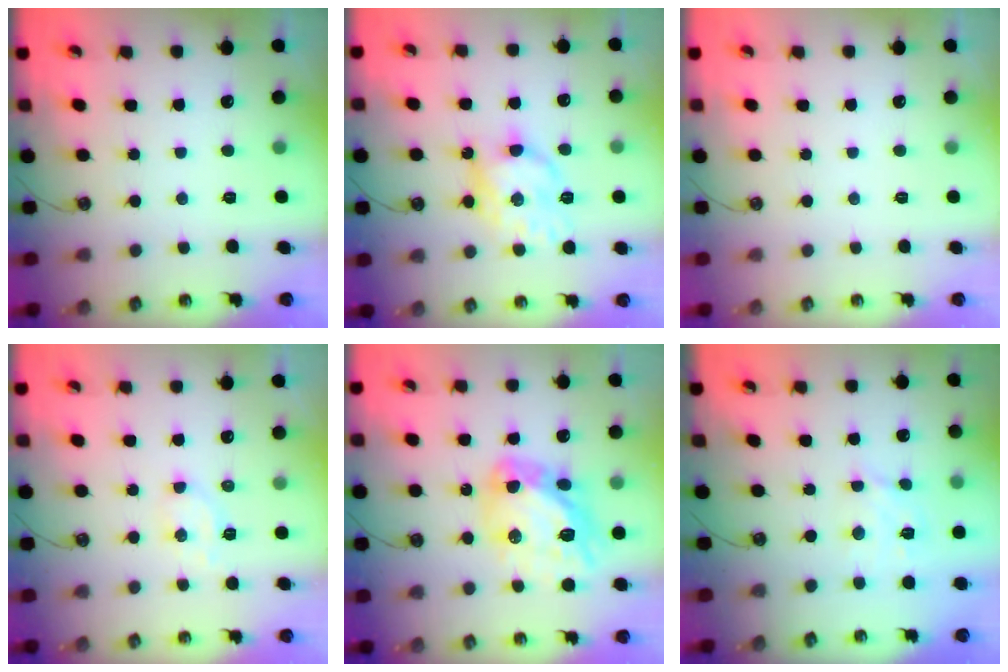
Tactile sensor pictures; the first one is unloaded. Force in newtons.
{"total": 13.0, "press": 13.0, "slide": 0.7}
{"total": 0.0}
{"total": 5.4, "press": 5.4, "slide": 0.8}
{"total": 18.0, "press": 17.9, "slide": 1.8}
{"total": 7.4, "press": 7.3, "slide": 0.5}